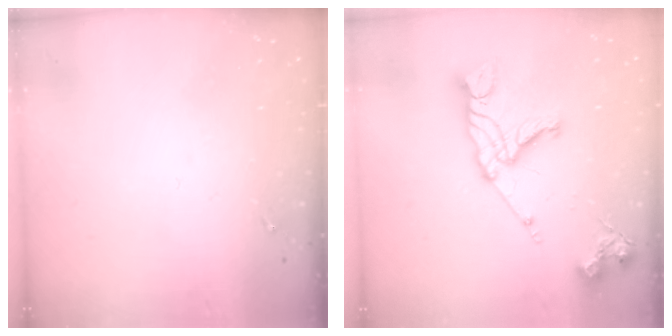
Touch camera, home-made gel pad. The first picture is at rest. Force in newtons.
{"total": 18.0, "press": 17.9, "slide": 1.7}